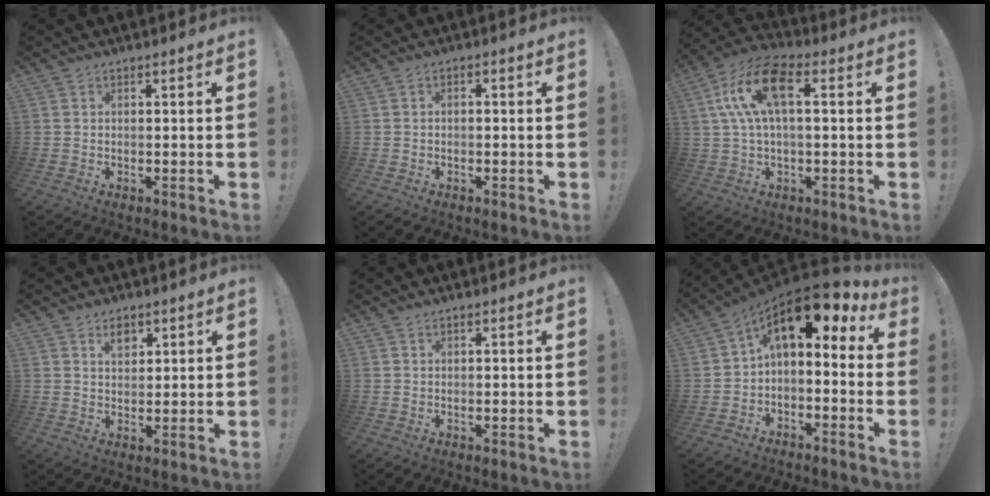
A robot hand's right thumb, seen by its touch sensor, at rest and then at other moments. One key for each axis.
{"total": 1.3, "fx": -1.1, "fy": 0.4, "fz": 0.6, "tx": -0.010, "ty": 0.005, "tz": -0.021}
{"total": 14.4, "fx": 3.1, "fy": 6.7, "fz": 12.4, "tx": -0.243, "ty": 0.007, "tz": 0.053}
{"total": 4.8, "fx": 3.0, "fy": 3.2, "fz": 2.0, "tx": -0.020, "ty": -0.009, "tz": 0.052}
{"total": 0.7, "fx": 0.6, "fy": 0.3, "fz": 0.3, "tx": -0.011, "ty": 0.002, "tz": 0.013}
{"total": 9.7, "fx": 4.2, "fy": 4.6, "fz": 7.4, "tx": -0.114, "ty": -0.034, "tz": 0.071}